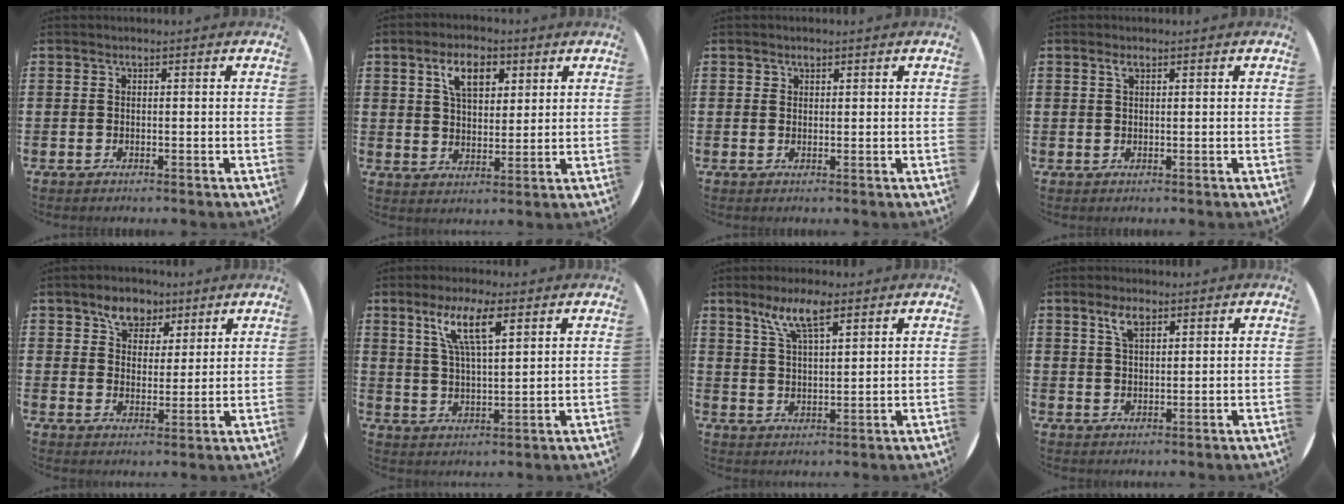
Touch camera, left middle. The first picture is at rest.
{"total": 6.5, "force": [3.6, 3.4, 4.3], "torque": [-0.074, 0.005, 0.058]}
{"total": 0.9, "force": [0.7, 0.5, 0.0], "torque": [0.005, -0.001, 0.013]}
{"total": 1.2, "force": [0.7, 0.5, 0.8], "torque": [-0.019, 0.004, 0.012]}
{"total": 5.6, "force": [4.1, 3.6, 1.3], "torque": [-0.029, 0.002, 0.074]}
{"total": 8.0, "force": [4.8, 2.1, 6.0], "torque": [-0.125, 0.001, 0.081]}
{"total": 7.4, "force": [4.9, 2.3, 5.0], "torque": [-0.104, -0.003, 0.085]}
{"total": 3.8, "force": [2.4, 1.7, 2.4], "torque": [-0.047, 0.005, 0.042]}